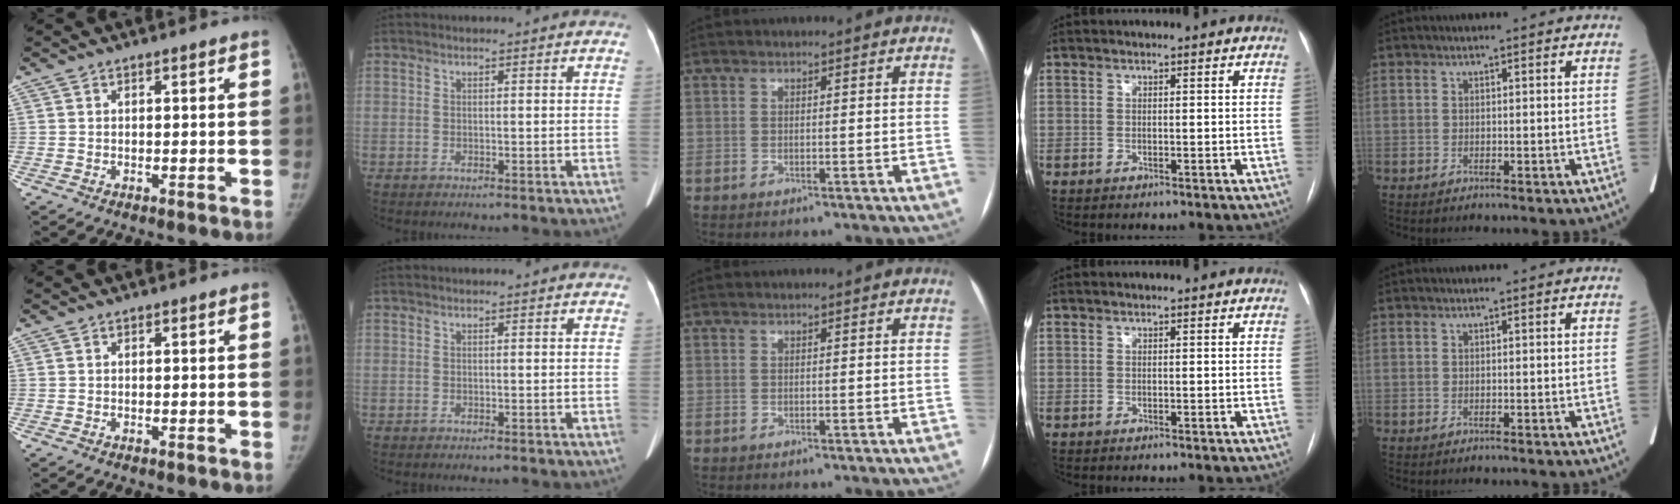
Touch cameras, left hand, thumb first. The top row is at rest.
{}